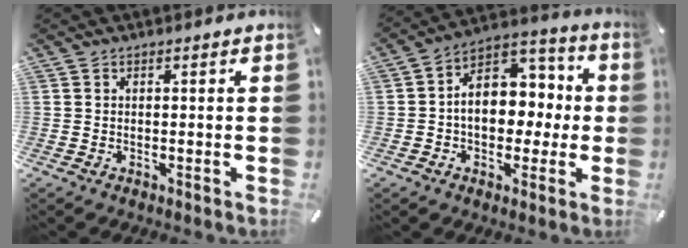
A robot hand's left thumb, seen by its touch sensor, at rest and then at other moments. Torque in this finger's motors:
{"motor_torque": [0.90, 1.60, 0.47, -0.25, 0.34]}